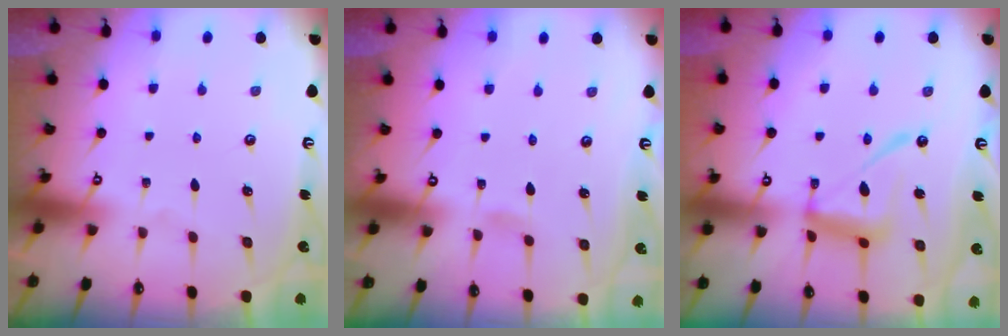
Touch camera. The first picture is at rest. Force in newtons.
{"total": 2.6, "press": 2.6, "slide": 0.3}
{"total": 13.9, "press": 13.8, "slide": 1.2}